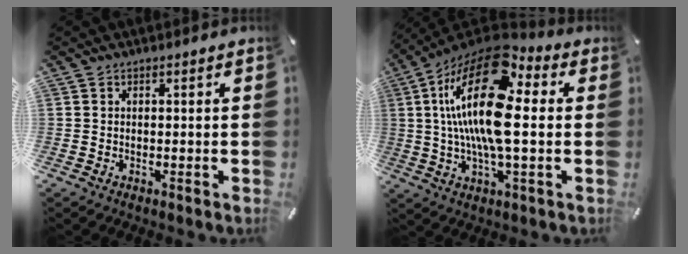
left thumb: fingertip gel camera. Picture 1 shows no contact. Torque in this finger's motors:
{"motor_torque": [0.57, 2.24, 1.83, -0.94, 1.02]}